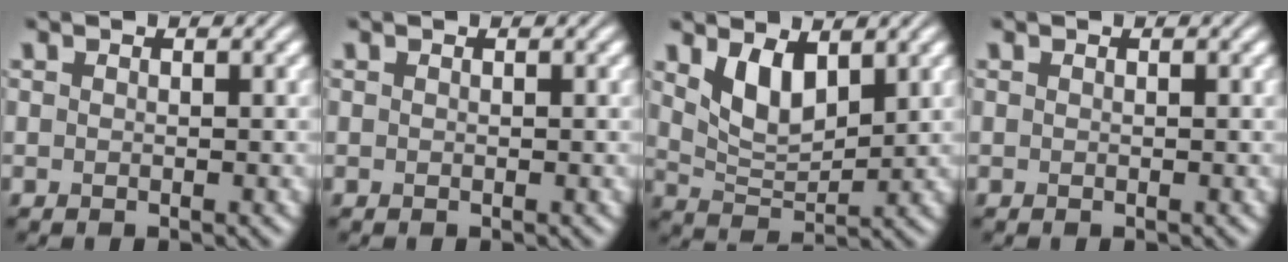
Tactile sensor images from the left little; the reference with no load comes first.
{"total": 0.0}
{"total": 4.3, "force": [2.1, 2.1, 3.1], "torque": [-0.066, -0.008, 0.045]}
{"total": 0.0}